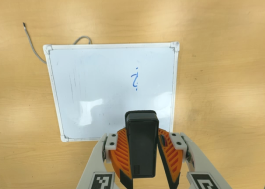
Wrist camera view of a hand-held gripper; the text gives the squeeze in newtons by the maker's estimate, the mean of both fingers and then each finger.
{"total": 8.7, "left": 8.5, "right": 8.9}